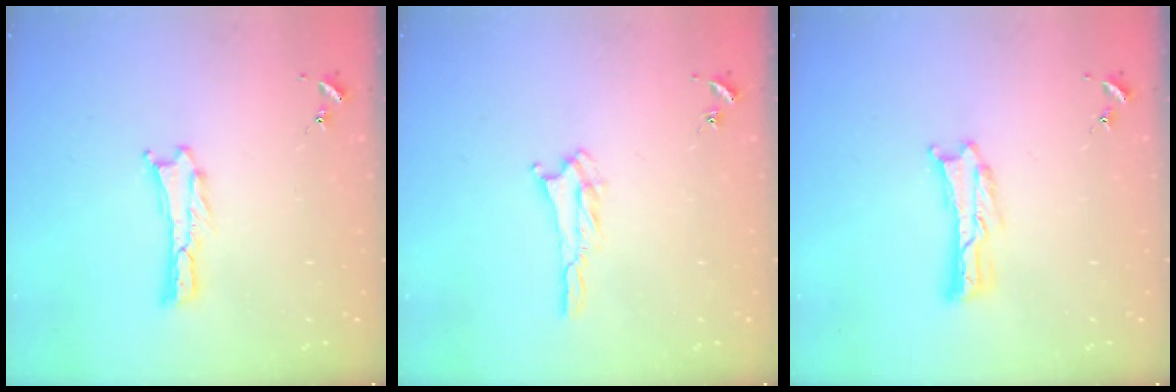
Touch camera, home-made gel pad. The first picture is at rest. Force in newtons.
{"total": 2.3, "press": 2.2, "slide": 0.4}
{"total": 0.8, "press": 0.8, "slide": 0.2}